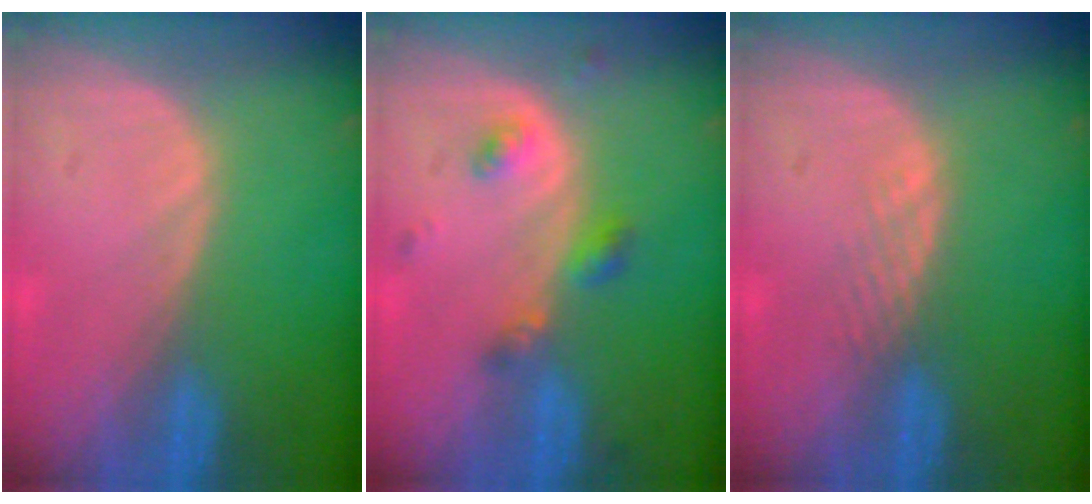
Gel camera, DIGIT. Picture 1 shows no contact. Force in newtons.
{"total": 4.0, "press": 4.0, "slide": 0.9}
{"total": 1.6, "press": 1.6, "slide": 0.1}